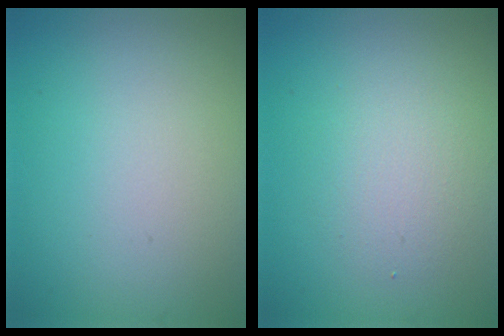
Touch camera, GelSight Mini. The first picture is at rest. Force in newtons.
{"total": 2.6, "press": 2.6, "slide": 0.2}